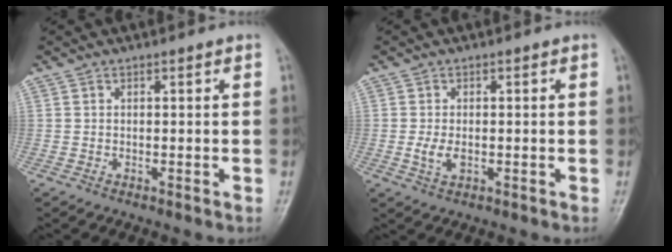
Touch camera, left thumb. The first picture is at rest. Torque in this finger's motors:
{"motor_torque": [0.11, 0.15, 0.52, 0.06, 0.01]}